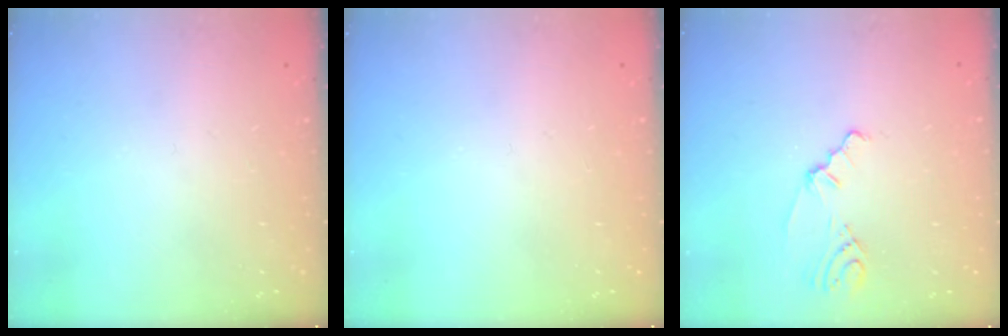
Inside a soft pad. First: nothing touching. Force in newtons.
{"total": 0.0}
{"total": 1.8, "press": 1.7, "slide": 0.5}